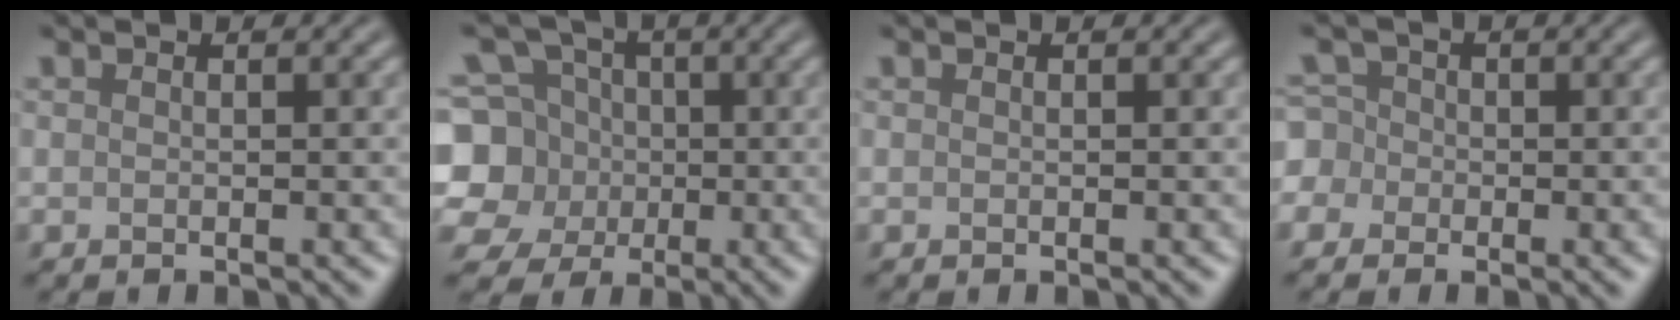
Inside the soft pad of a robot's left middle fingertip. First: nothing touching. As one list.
[{"total": 7.9, "force": [-0.6, 7.3, 2.8], "torque": [-0.070, 0.014, -0.042]}, {"total": 0.0}, {"total": 4.4, "force": [-1.5, 4.0, 1.0], "torque": [-0.009, 0.019, -0.056]}]